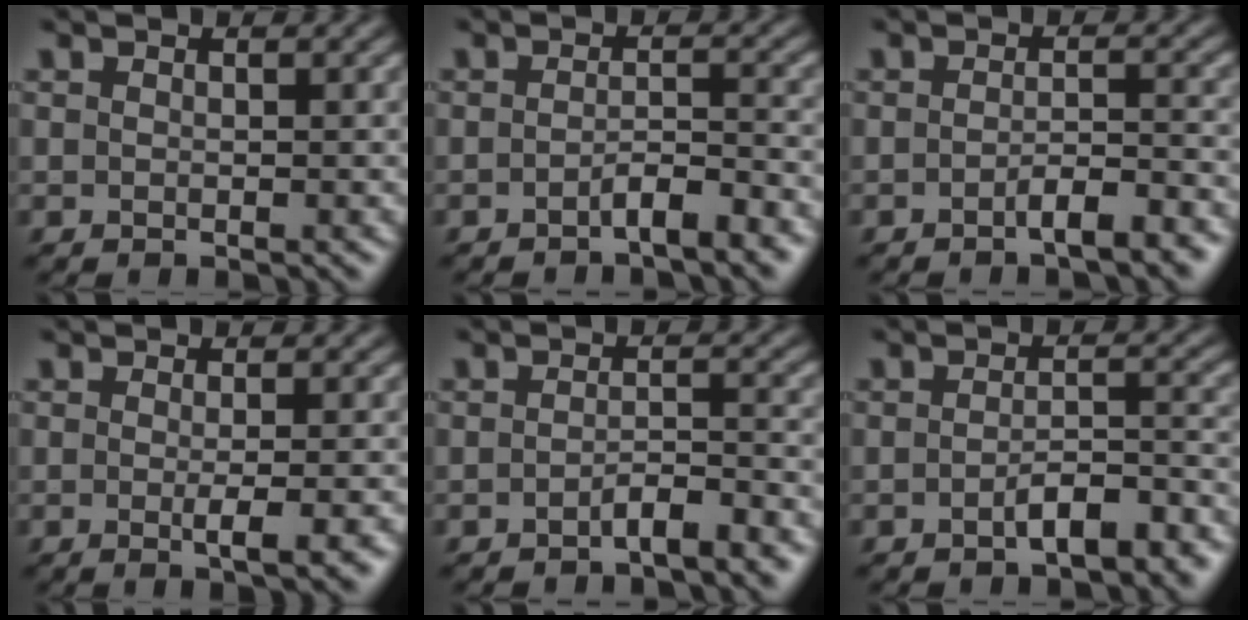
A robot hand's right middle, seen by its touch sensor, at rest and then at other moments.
{"total": 2.8, "force": [-1.7, 0.6, 2.1], "torque": [-0.034, 0.008, -0.034]}
{"total": 3.2, "force": [-1.8, 0.8, 2.4], "torque": [-0.037, 0.007, -0.034]}
{"total": 3.4, "force": [-0.7, 0.9, 3.2], "torque": [-0.039, -0.002, -0.011]}
{"total": 2.6, "force": [-1.8, 0.5, 1.8], "torque": [-0.029, 0.008, -0.034]}
{"total": 4.2, "force": [-2.4, 1.4, 3.2], "torque": [-0.053, 0.004, -0.038]}